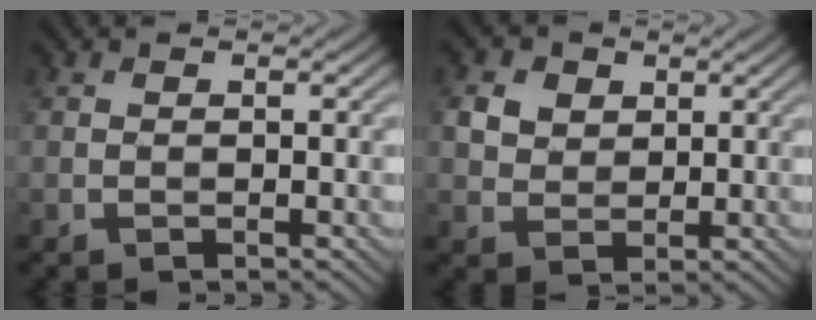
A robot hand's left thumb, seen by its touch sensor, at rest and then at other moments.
{"total": 3.9, "force": [1.7, 3.1, 1.7], "torque": [-0.048, 0.001, 0.030]}